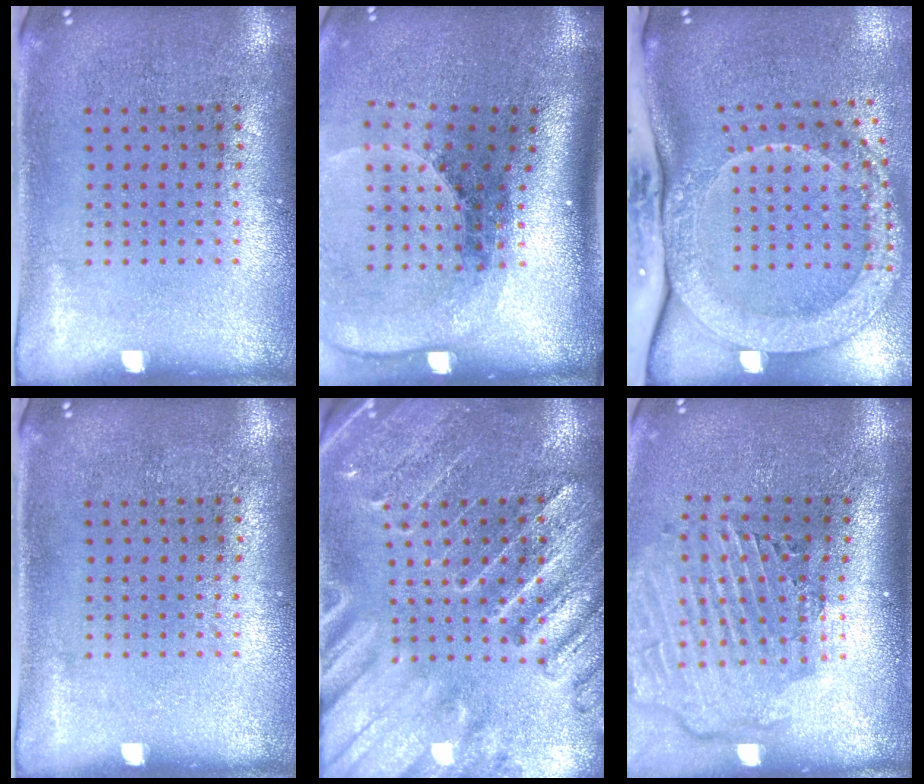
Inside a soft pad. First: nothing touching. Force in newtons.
{"total": 2.7, "press": 1.9, "slide": 2.0}
{"total": 3.1, "press": 2.2, "slide": 2.2}
{"total": 0.0}
{"total": 3.0, "press": 2.9, "slide": 0.8}
{"total": 2.9, "press": 2.2, "slide": 1.8}